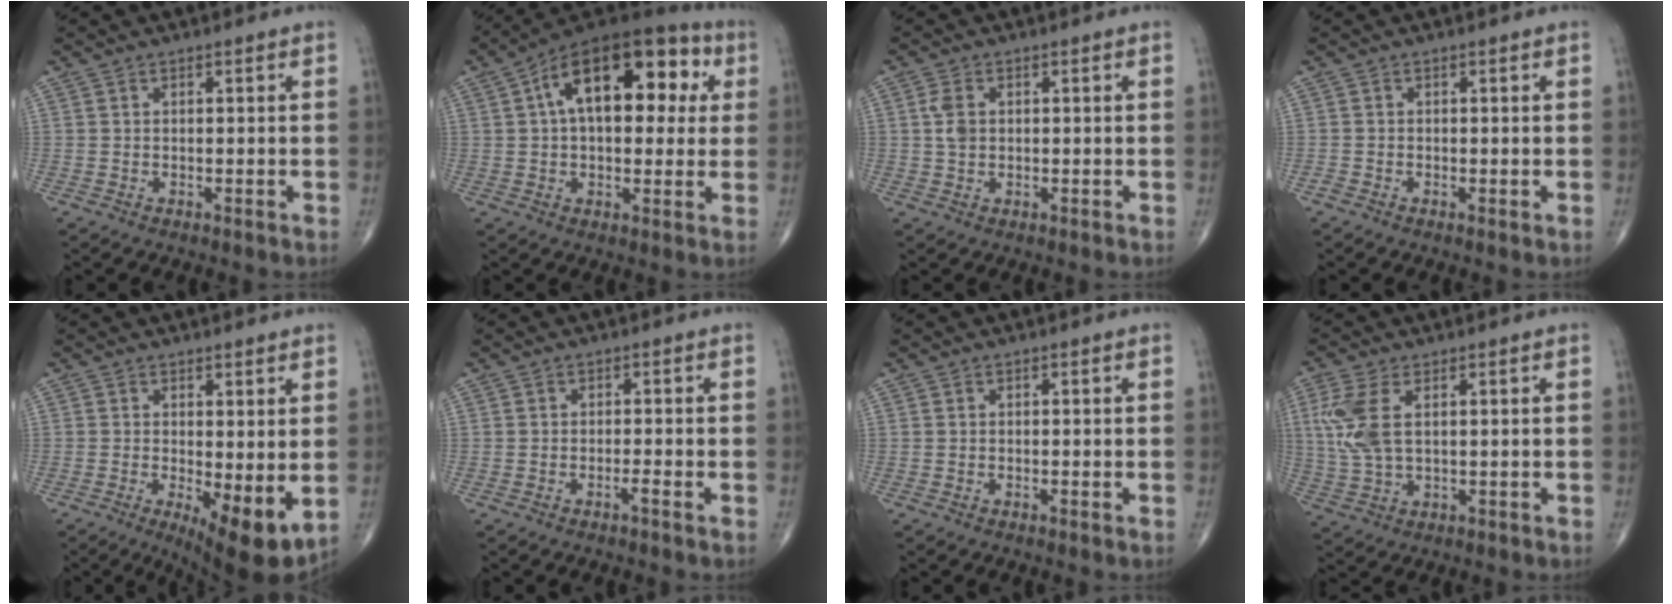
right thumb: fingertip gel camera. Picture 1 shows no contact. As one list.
[{"total": 21.6, "force": [5.6, 11.4, 17.4], "torque": [-0.239, 0.032, 0.076]}, {"total": 3.0, "force": [0.5, 2.0, 2.1], "torque": [-0.045, 0.001, 0.009]}, {"total": 0.8, "force": [-0.4, 0.3, 0.6], "torque": [-0.013, -0.004, -0.012]}, {"total": 9.4, "force": [-1.3, 3.1, 8.8], "torque": [-0.129, -0.026, -0.012]}, {"total": 1.2, "force": [-0.8, 0.0, 0.9], "torque": [-0.021, 0.002, -0.016]}, {"total": 0.0}, {"total": 8.1, "force": [2.0, 4.0, 6.8], "torque": [-0.173, 0.001, 0.045]}]